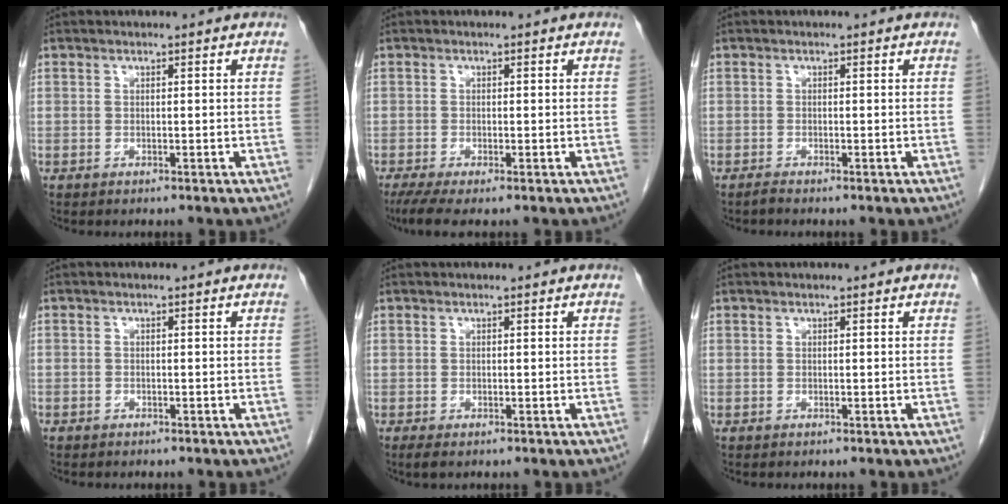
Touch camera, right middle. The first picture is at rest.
{"total": 3.5, "force": [-2.3, 0.5, 2.6], "torque": [-0.049, -0.011, -0.043]}
{"total": 0.7, "force": [-0.6, -0.1, 0.2], "torque": [-0.007, -0.001, -0.013]}
{"total": 1.2, "force": [-1.0, 0.7, 0.3], "torque": [-0.004, 0.002, -0.012]}
{"total": 1.3, "force": [-0.9, 0.5, 0.9], "torque": [-0.017, -0.002, -0.011]}
{"total": 0.0}